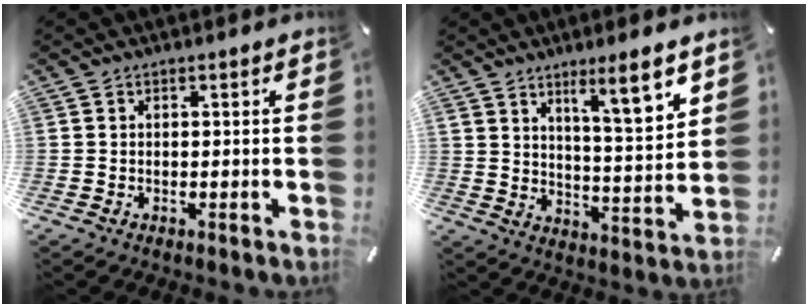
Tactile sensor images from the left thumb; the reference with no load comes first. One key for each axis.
{"total": 9.7, "fx": 7.0, "fy": 1.7, "fz": 6.5, "tx": -0.086, "ty": -0.051, "tz": 0.114}